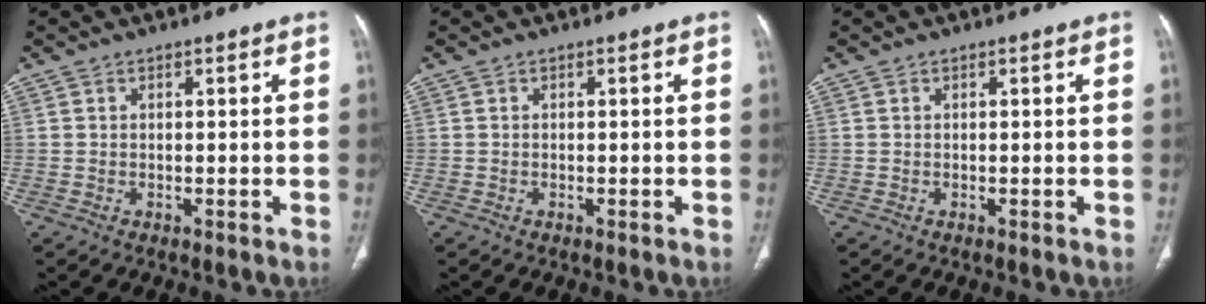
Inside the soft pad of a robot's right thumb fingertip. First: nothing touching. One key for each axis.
{"total": 0.0}
{"total": 0.0}